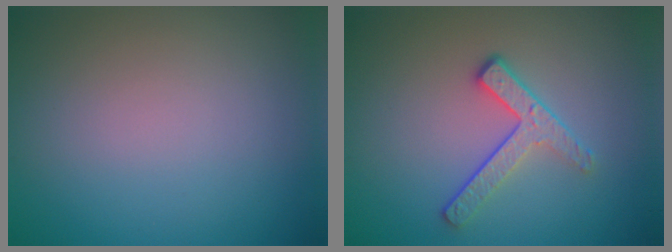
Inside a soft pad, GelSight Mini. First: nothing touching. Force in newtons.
{"total": 2.9, "press": 2.4, "slide": 1.6}